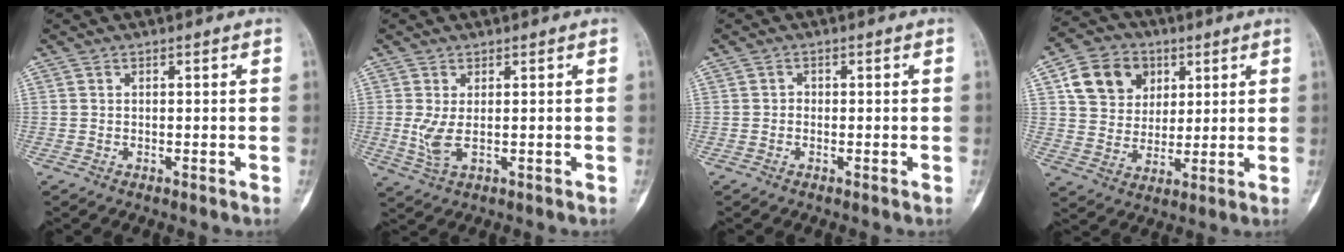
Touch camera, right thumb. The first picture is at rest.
{"total": 4.0, "force": [-0.1, 1.5, 3.7], "torque": [-0.097, -0.012, 0.005]}
{"total": 0.7, "force": [-0.3, 0.5, 0.4], "torque": [0.002, 0.004, -0.011]}
{"total": 11.7, "force": [4.5, 9.6, 5.0], "torque": [-0.057, -0.009, 0.080]}